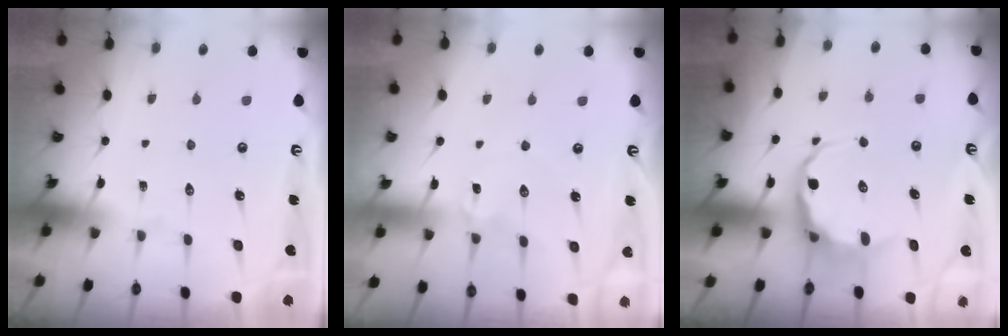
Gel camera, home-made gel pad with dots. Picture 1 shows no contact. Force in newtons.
{"total": 1.2, "press": 1.2, "slide": 0.3}
{"total": 9.3, "press": 9.1, "slide": 2.3}